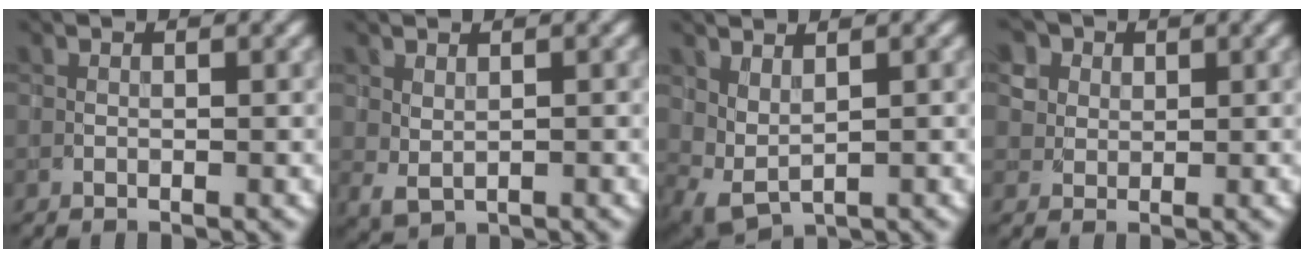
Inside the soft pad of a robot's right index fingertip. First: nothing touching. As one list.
[{"total": 1.3, "force": [0.4, 0.8, 0.9], "torque": [-0.019, -0.006, 0.016]}, {"total": 2.0, "force": [1.2, 0.8, 1.4], "torque": [-0.037, -0.009, 0.030]}, {"total": 7.2, "force": [3.6, 5.3, 3.2], "torque": [-0.072, 0.018, 0.052]}]